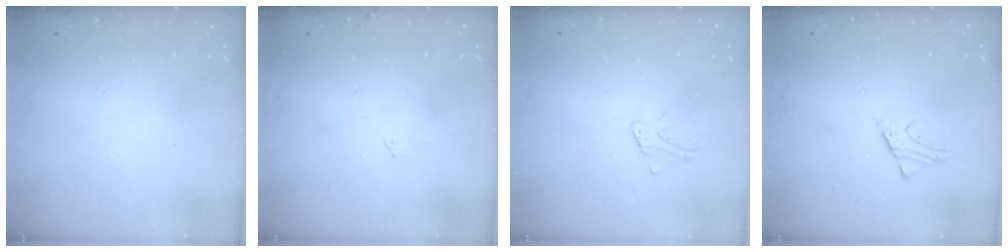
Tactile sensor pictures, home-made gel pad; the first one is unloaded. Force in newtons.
{"total": 4.5, "press": 4.5, "slide": 0.4}
{"total": 3.7, "press": 3.7, "slide": 0.2}
{"total": 2.4, "press": 2.4, "slide": 0.1}